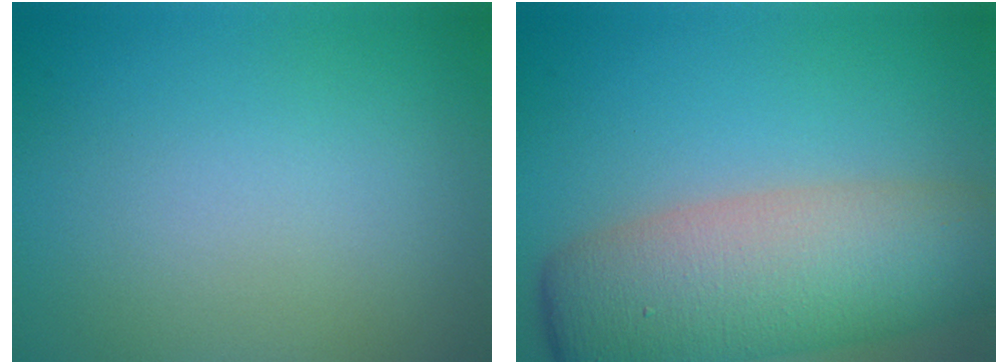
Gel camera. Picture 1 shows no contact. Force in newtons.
{"total": 11.7, "press": 11.7, "slide": 0.5}